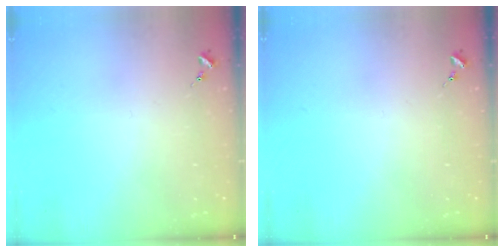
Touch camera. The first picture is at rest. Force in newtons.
{"total": 0.0}